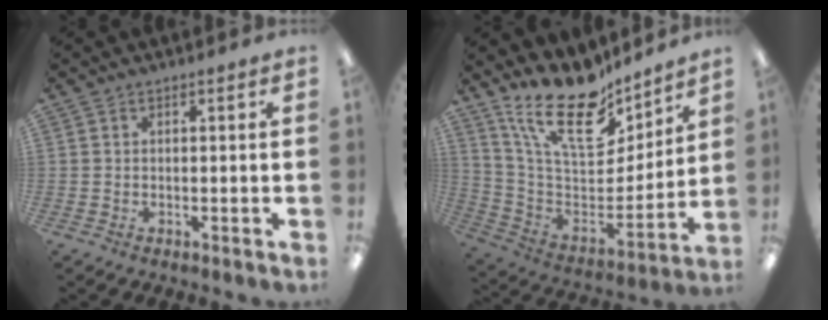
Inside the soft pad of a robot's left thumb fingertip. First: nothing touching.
{"total": 20.7, "force": [15.5, 8.6, 10.6], "torque": [-0.195, -0.109, 0.277]}